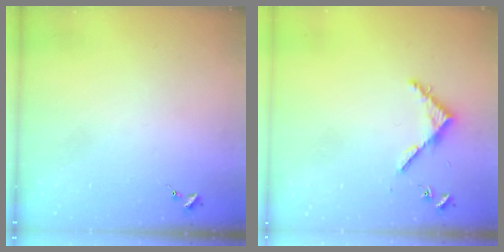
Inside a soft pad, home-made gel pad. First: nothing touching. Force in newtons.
{"total": 3.7, "press": 3.7, "slide": 0.3}